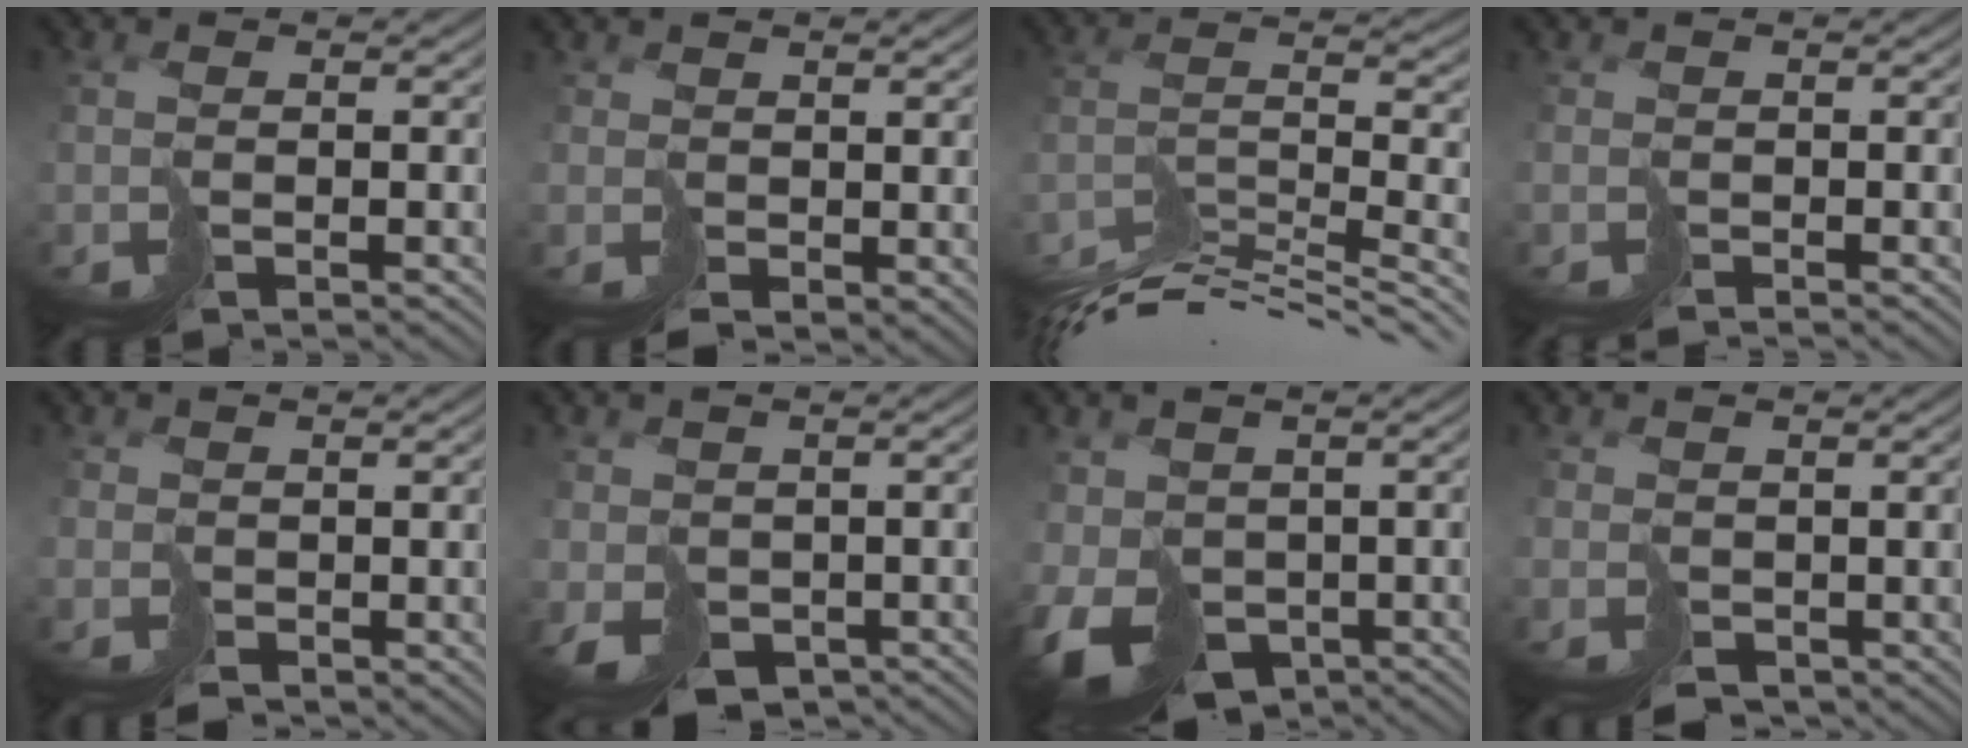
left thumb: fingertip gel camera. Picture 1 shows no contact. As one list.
[{"total": 1.5, "force": [0.0, 1.3, 0.7], "torque": [-0.016, -0.003, 0.005]}, {"total": 12.5, "force": [-10.2, 2.7, 6.7], "torque": [-0.121, 0.002, -0.170]}, {"total": 1.6, "force": [-1.5, 0.0, -0.7], "torque": [0.018, -0.004, -0.025]}, {"total": 1.1, "force": [0.4, 1.0, 0.1], "torque": [-0.005, 0.000, 0.010]}, {"total": 3.8, "force": [-0.3, 3.4, 1.7], "torque": [-0.042, -0.015, 0.002]}, {"total": 8.6, "force": [-1.8, 6.8, 5.0], "torque": [-0.120, -0.034, -0.021]}, {"total": 1.7, "force": [0.2, 1.6, 0.3], "torque": [-0.013, -0.002, 0.006]}]